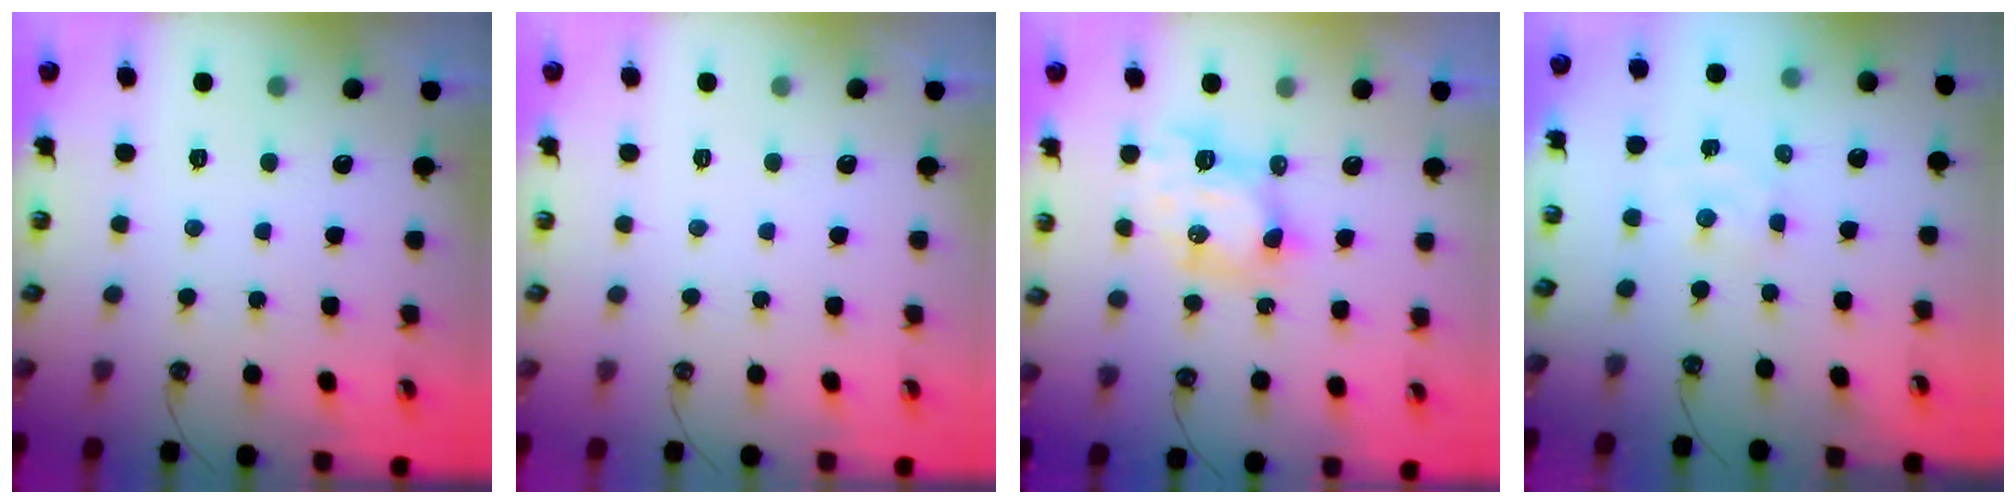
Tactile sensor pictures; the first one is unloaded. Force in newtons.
{"total": 0.0}
{"total": 7.6, "press": 7.5, "slide": 0.6}
{"total": 1.6, "press": 1.6, "slide": 0.1}